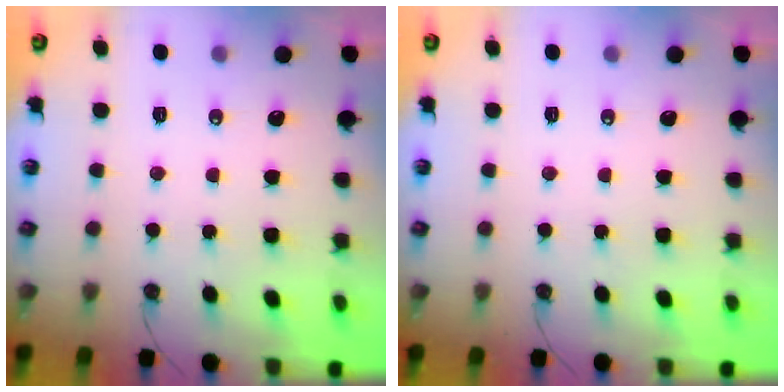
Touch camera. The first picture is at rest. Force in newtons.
{"total": 0.0}